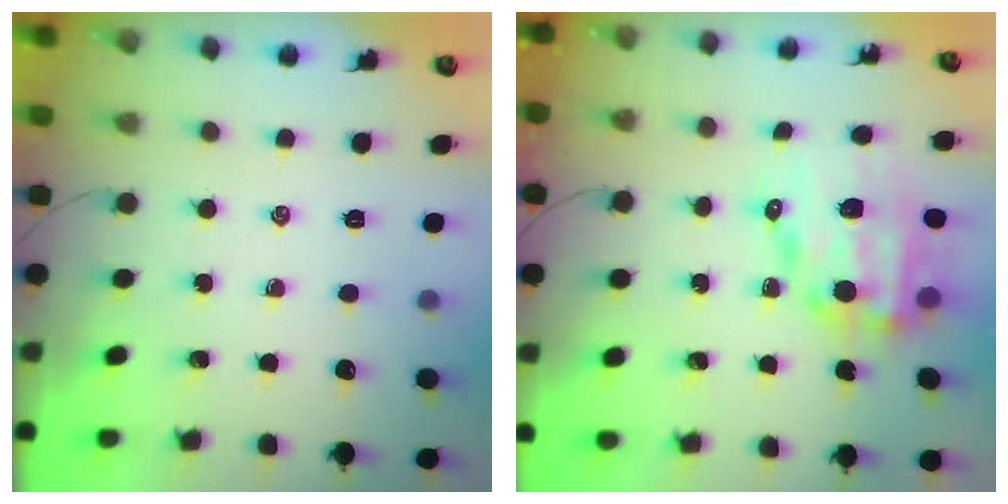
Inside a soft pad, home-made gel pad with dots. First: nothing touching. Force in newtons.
{"total": 12.3, "press": 11.9, "slide": 3.0}